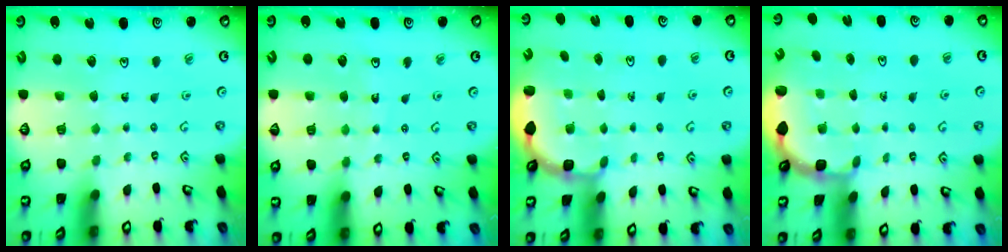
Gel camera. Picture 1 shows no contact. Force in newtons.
{"total": 5.3, "press": 4.9, "slide": 2.0}
{"total": 2.7, "press": 2.3, "slide": 1.4}
{"total": 2.4, "press": 1.7, "slide": 1.7}